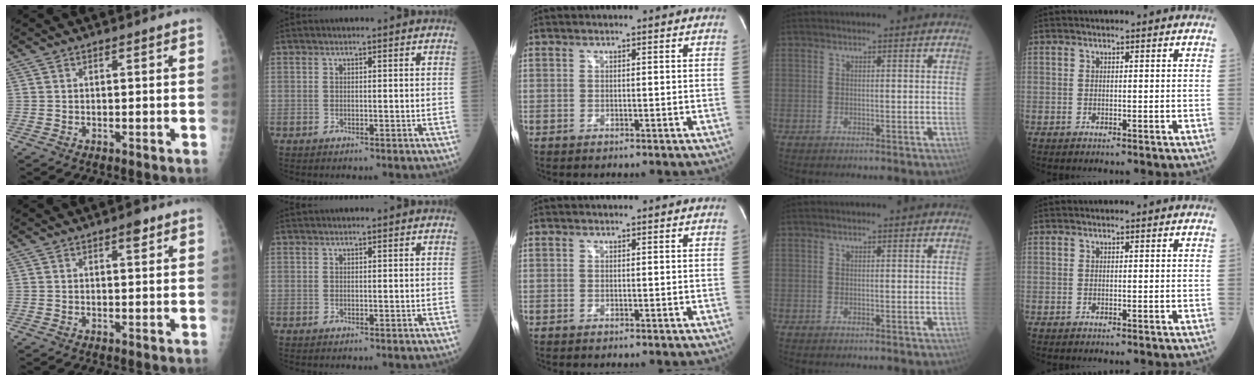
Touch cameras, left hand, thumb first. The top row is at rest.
{"thumb": {"total": 2.2, "force": [1.4, 0.8, 1.6], "torque": [-0.017, -0.005, 0.018]}}